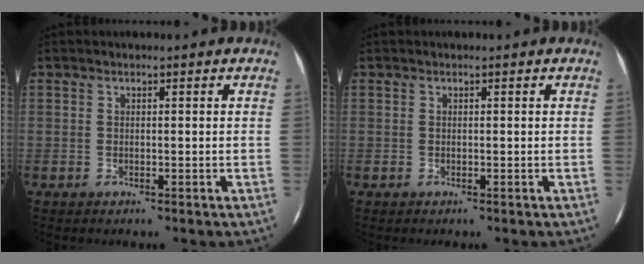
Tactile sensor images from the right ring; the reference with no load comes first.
{"total": 0.0}